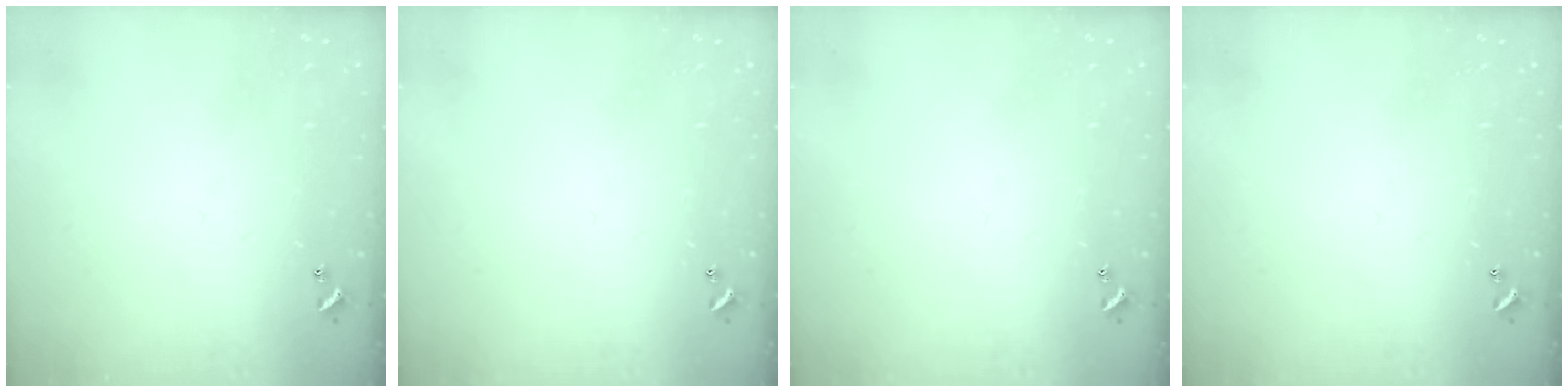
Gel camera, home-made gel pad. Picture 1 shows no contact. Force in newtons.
{"total": 0.0}
{"total": 0.0}
{"total": 0.0}